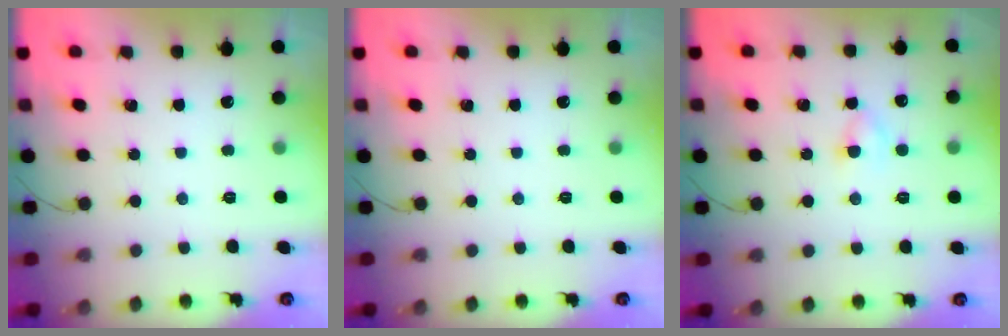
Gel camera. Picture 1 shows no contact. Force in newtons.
{"total": 0.0}
{"total": 2.1, "press": 1.9, "slide": 0.9}